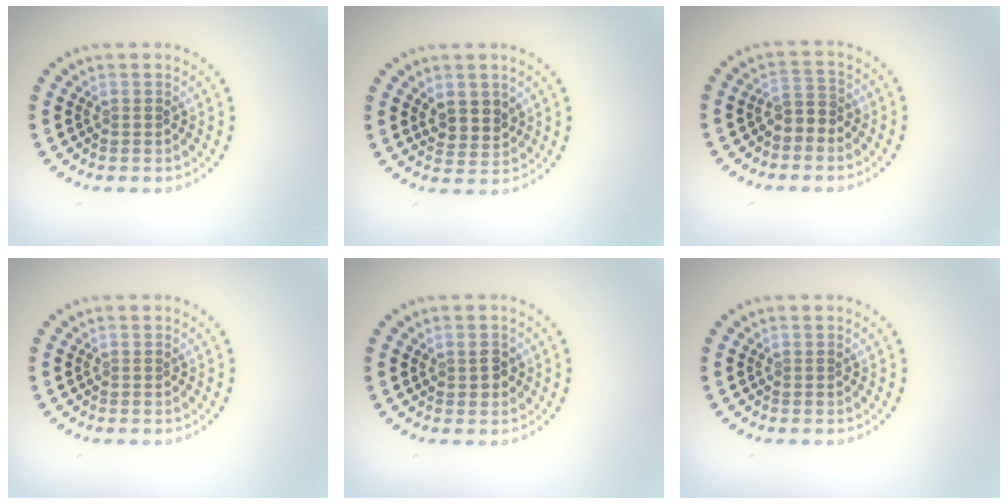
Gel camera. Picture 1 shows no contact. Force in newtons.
{"total": 2.3, "press": 2.2, "slide": 0.8}
{"total": 1.8, "press": 1.6, "slide": 0.9}
{"total": 0.0}
{"total": 1.5, "press": 1.5, "slide": 0.3}
{"total": 0.0}